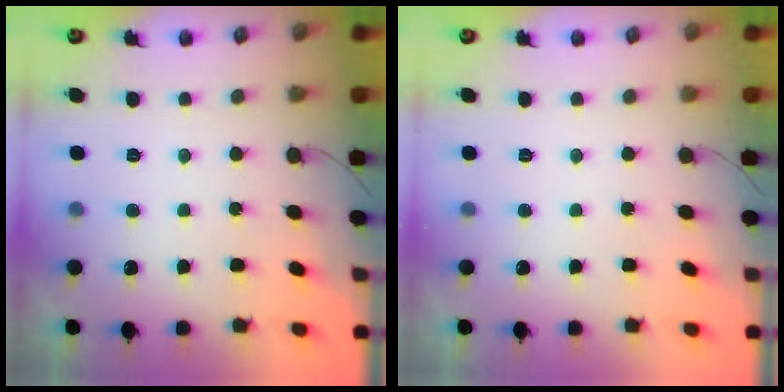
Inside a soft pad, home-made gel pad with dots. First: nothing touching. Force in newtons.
{"total": 0.0}